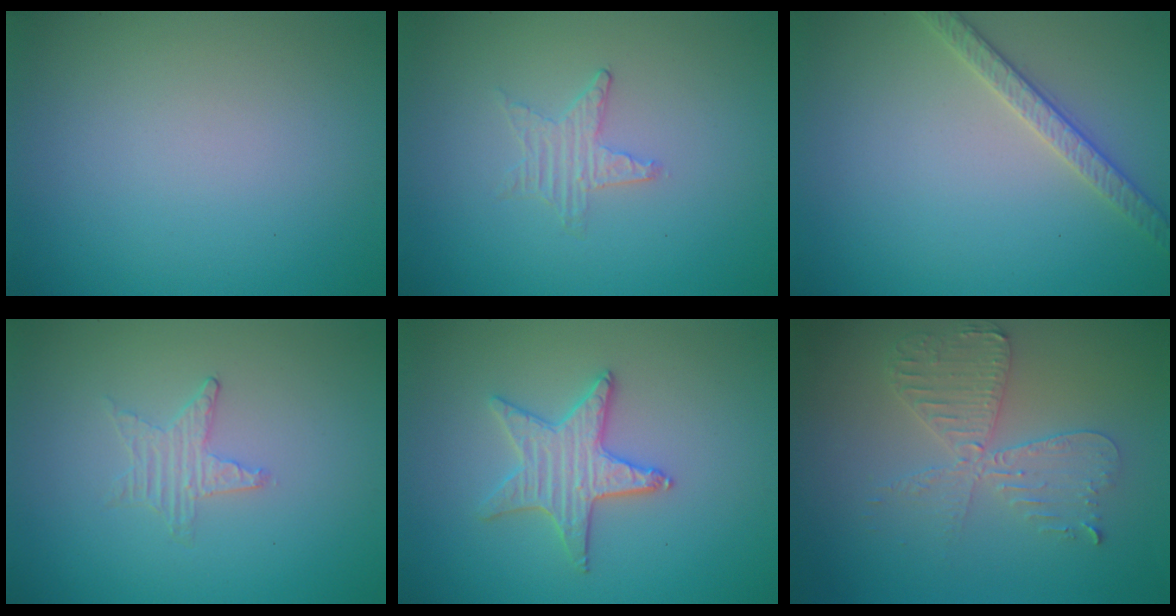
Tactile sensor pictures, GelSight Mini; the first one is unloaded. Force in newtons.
{"total": 0.5, "press": 0.5, "slide": 0.1}
{"total": 2.7, "press": 2.6, "slide": 0.6}
{"total": 0.5, "press": 0.5, "slide": 0.1}
{"total": 3.2, "press": 3.1, "slide": 0.6}
{"total": 4.1, "press": 3.6, "slide": 1.9}